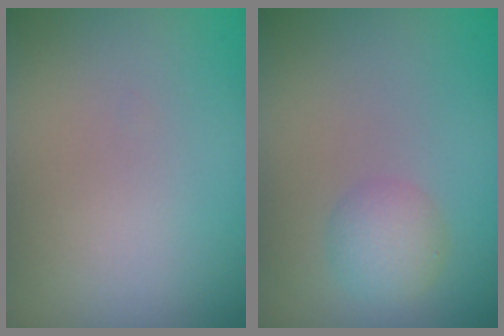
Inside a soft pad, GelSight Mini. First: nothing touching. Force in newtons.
{"total": 1.9, "press": 1.9, "slide": 0.1}